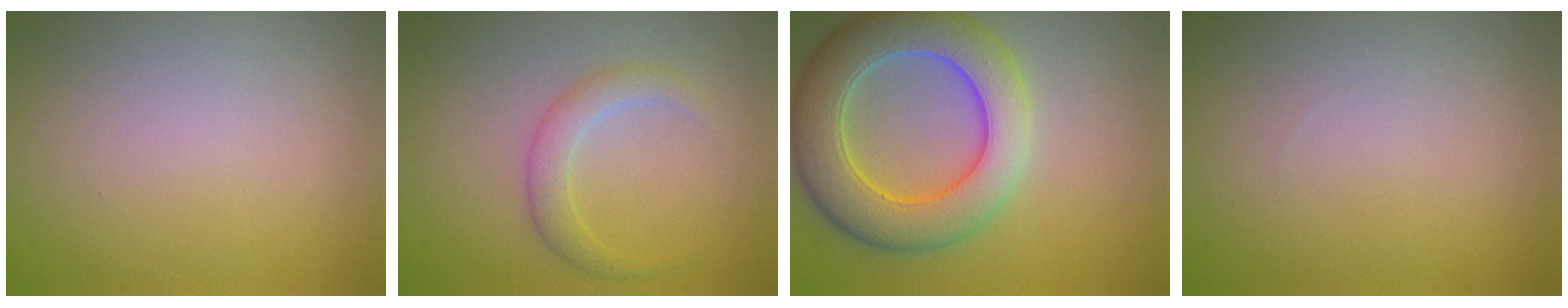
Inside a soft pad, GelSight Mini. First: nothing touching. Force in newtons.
{"total": 2.2, "press": 2.2, "slide": 0.1}
{"total": 8.4, "press": 8.4, "slide": 0.4}
{"total": 0.0}